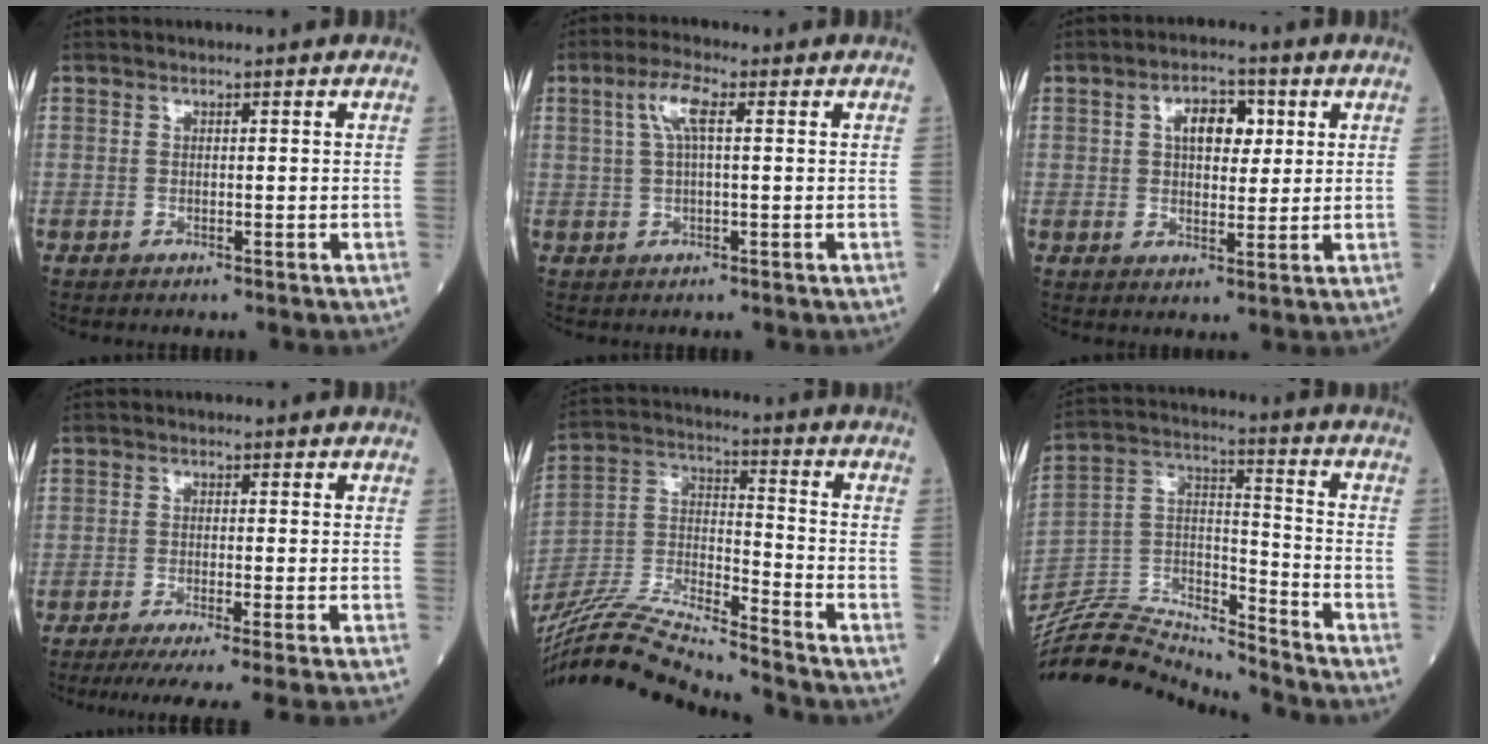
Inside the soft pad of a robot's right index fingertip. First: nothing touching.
{"total": 4.3, "force": [1.5, 0.8, 4.0], "torque": [-0.085, 0.018, 0.034]}
{"total": 6.3, "force": [2.0, 3.3, 5.0], "torque": [-0.079, 0.013, 0.032]}
{"total": 11.7, "force": [-10.3, -2.1, 5.3], "torque": [-0.045, -0.036, -0.148]}
{"total": 20.8, "force": [-19.5, -0.3, 7.4], "torque": [-0.164, -0.011, -0.348]}
{"total": 17.9, "force": [-17.7, 0.7, 2.8], "torque": [-0.054, 0.040, -0.317]}